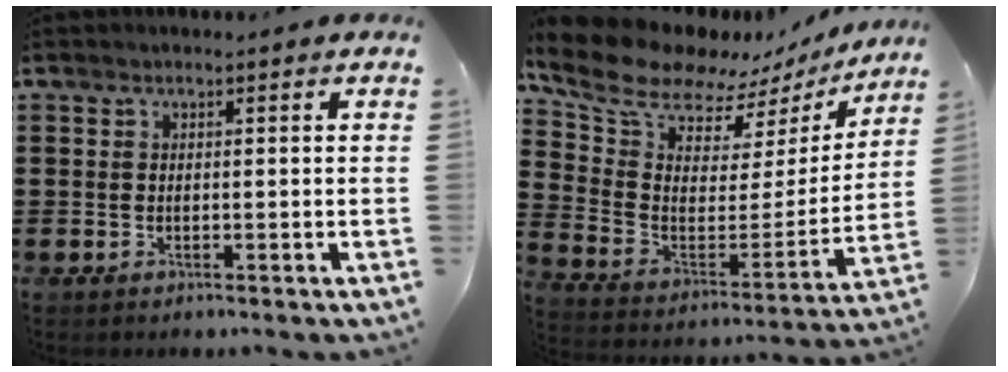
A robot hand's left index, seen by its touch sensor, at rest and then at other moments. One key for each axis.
{"total": 10.3, "fx": 8.7, "fy": 4.1, "fz": 3.5, "tx": -0.110, "ty": -0.059, "tz": 0.154}